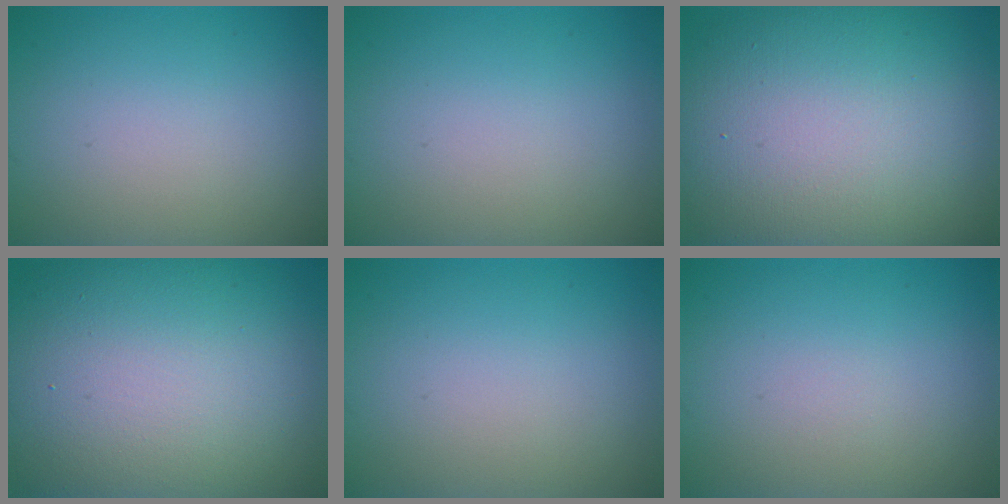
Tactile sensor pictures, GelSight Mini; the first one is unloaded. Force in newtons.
{"total": 0.0}
{"total": 16.8, "press": 16.8, "slide": 0.7}
{"total": 16.8, "press": 16.8, "slide": 1.4}
{"total": 0.0}
{"total": 0.0}